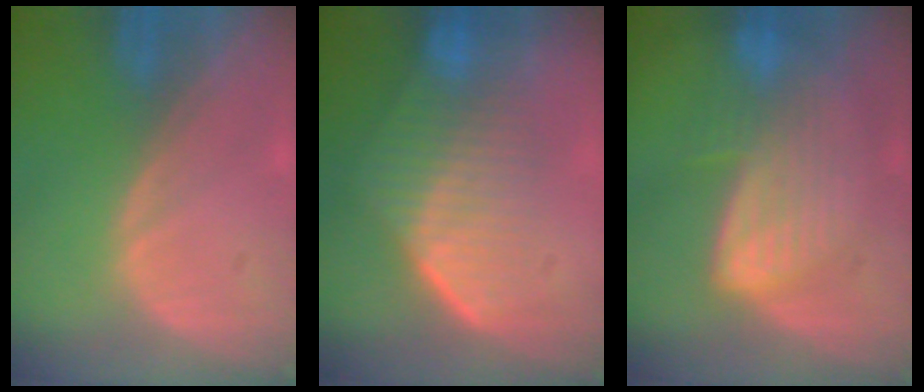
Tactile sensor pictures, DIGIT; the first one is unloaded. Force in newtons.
{"total": 7.3, "press": 7.0, "slide": 2.0}
{"total": 6.5, "press": 6.5, "slide": 1.0}